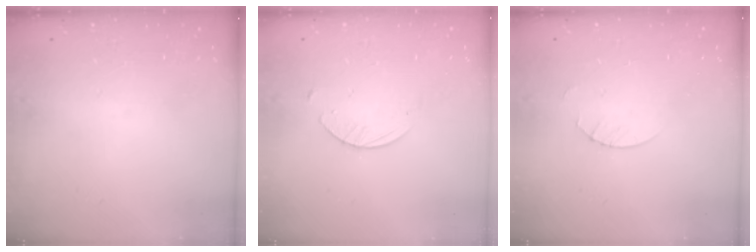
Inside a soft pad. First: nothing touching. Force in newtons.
{"total": 2.7, "press": 2.6, "slide": 0.3}
{"total": 1.9, "press": 1.9, "slide": 0.2}